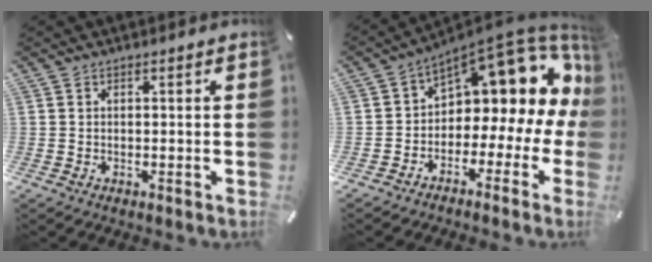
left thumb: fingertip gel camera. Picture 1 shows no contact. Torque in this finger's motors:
{"motor_torque": [0.44, 0.50, 0.83, 0.66, 0.03]}